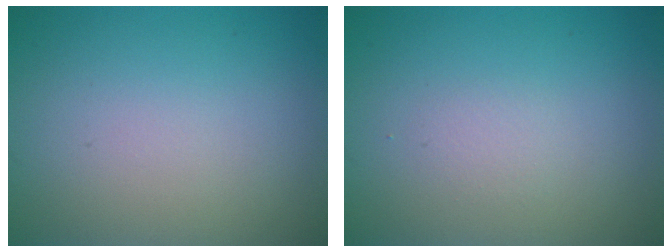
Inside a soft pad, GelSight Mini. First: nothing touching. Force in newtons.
{"total": 0.7, "press": 0.7, "slide": 0.0}